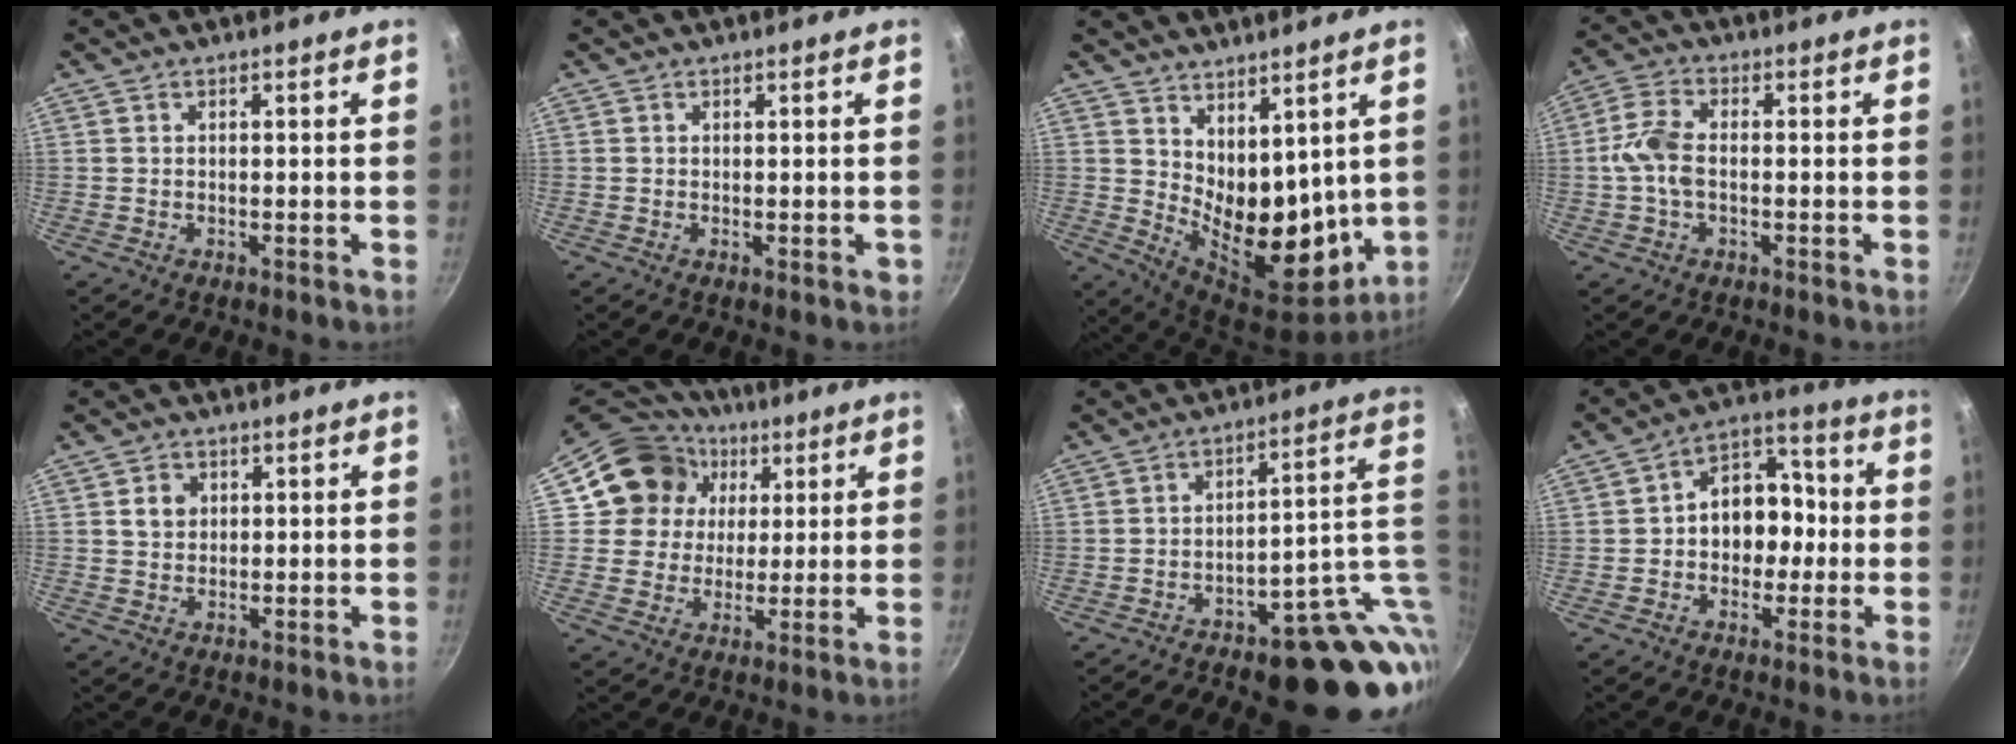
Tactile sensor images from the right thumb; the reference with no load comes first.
{"total": 1.0, "force": [-0.2, 0.5, 0.9], "torque": [-0.005, 0.001, -0.003]}
{"total": 13.9, "force": [4.9, 8.2, 10.1], "torque": [-0.126, -0.059, 0.104]}
{"total": 6.5, "force": [-0.8, 3.7, 5.3], "torque": [-0.112, 0.022, -0.025]}
{"total": 3.5, "force": [0.9, 3.0, 1.6], "torque": [-0.010, 0.004, 0.013]}
{"total": 14.1, "force": [3.9, 12.8, 4.3], "torque": [-0.050, 0.017, 0.057]}
{"total": 18.4, "force": [-4.3, 8.7, 15.7], "torque": [-0.122, 0.028, -0.049]}
{"total": 11.6, "force": [-0.9, 9.0, 7.2], "torque": [-0.044, 0.043, -0.026]}